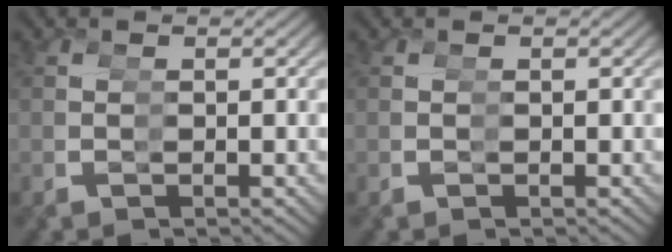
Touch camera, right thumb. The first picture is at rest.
{"total": 0.0}